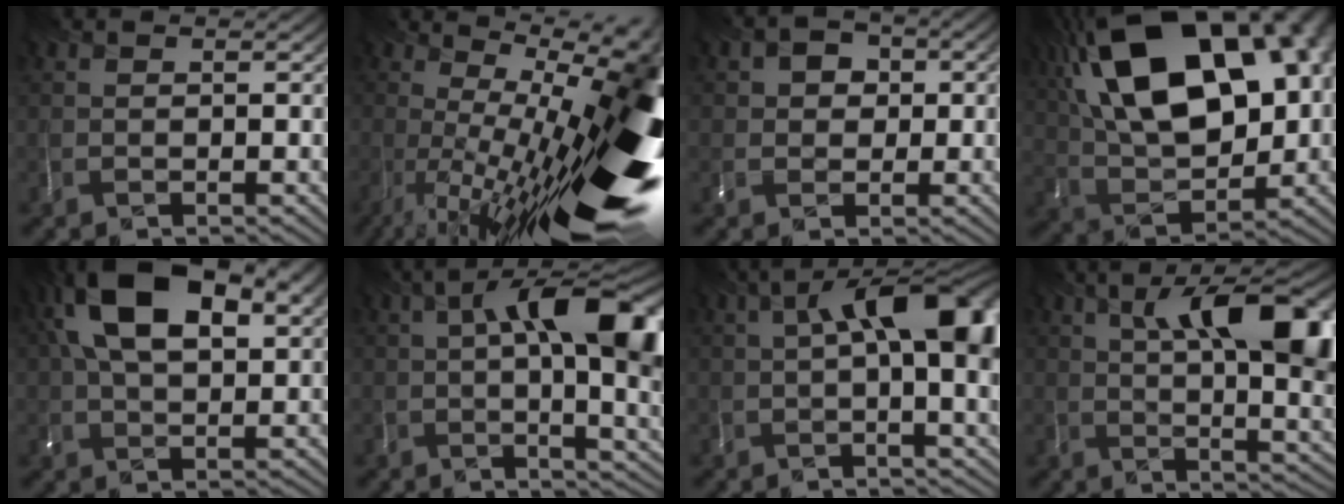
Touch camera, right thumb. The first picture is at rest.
{"total": 19.0, "force": [-1.8, 6.2, 17.9], "torque": [-0.213, -0.006, -0.029]}
{"total": 3.1, "force": [0.5, 2.9, 1.0], "torque": [-0.009, -0.002, 0.005]}
{"total": 22.2, "force": [7.2, 13.0, 16.5], "torque": [-0.309, 0.051, 0.127]}
{"total": 15.2, "force": [5.4, 8.5, 11.4], "torque": [-0.213, 0.016, 0.095]}
{"total": 16.4, "force": [2.1, 5.9, 15.2], "torque": [-0.192, 0.013, 0.038]}
{"total": 13.0, "force": [2.0, 4.8, 11.9], "torque": [-0.150, 0.009, 0.029]}
{"total": 15.5, "force": [4.2, 5.8, 13.8], "torque": [-0.174, 0.014, 0.069]}